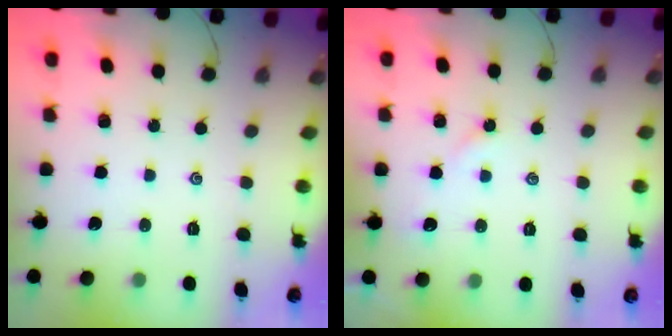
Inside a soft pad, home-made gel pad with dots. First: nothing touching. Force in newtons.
{"total": 2.2, "press": 2.1, "slide": 0.5}